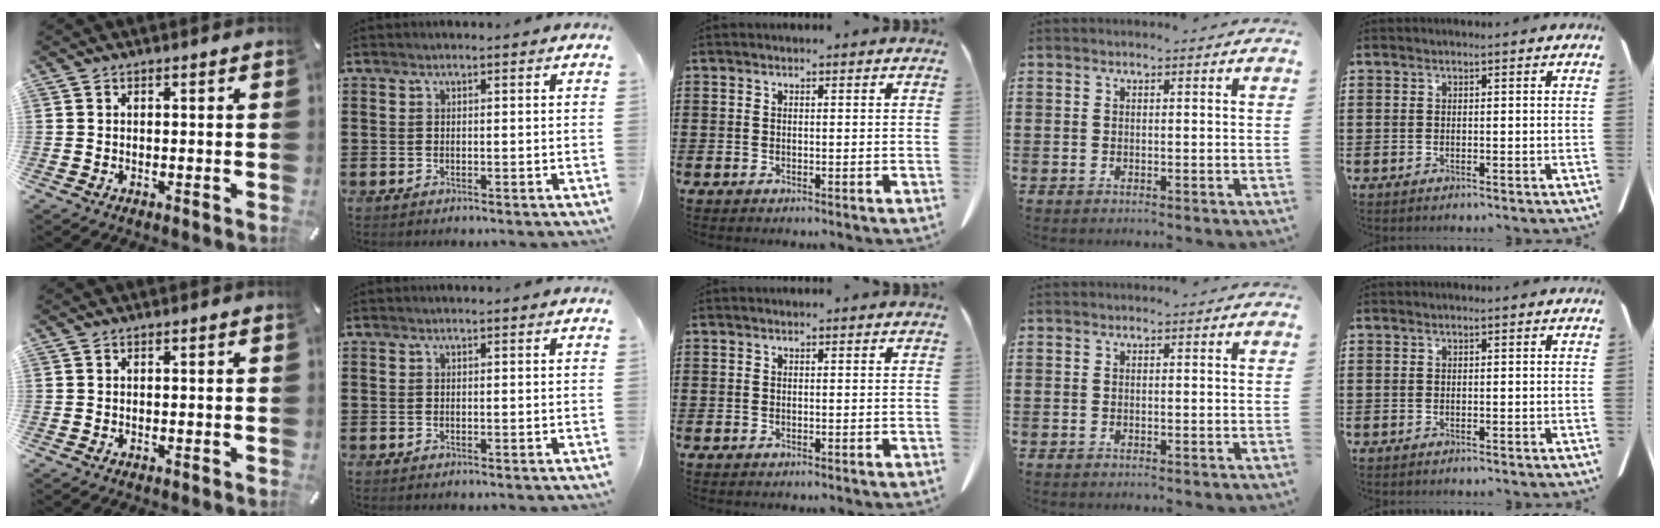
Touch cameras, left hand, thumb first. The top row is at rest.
{}